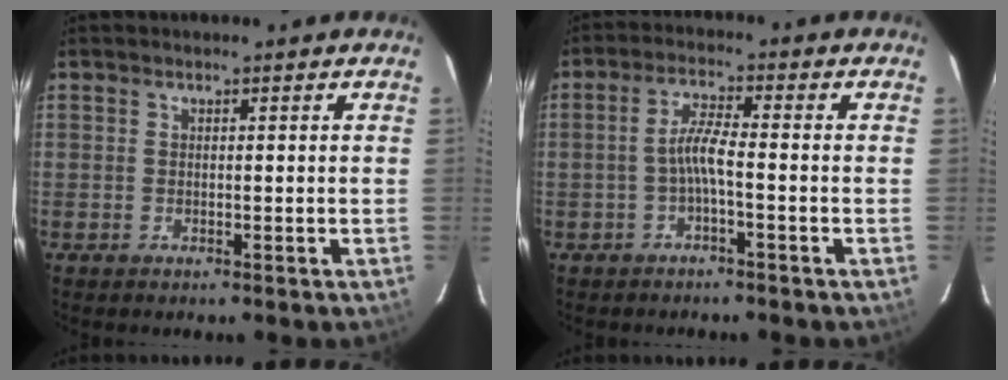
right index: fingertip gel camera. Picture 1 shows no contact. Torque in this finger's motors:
{"motor_torque": [0.75, -0.24, 0.35, 0.11]}